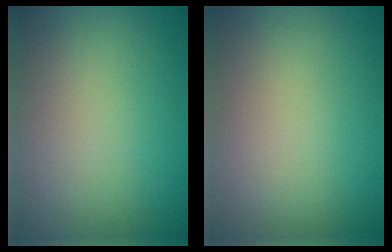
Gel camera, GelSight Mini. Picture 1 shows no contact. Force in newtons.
{"total": 0.0}